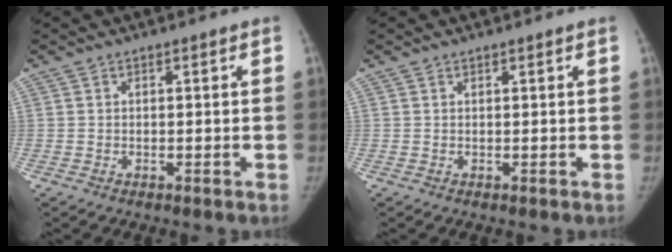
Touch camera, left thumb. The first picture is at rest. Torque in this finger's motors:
{"motor_torque": [0.00, 0.10, -0.33, 0.14, 0.01]}